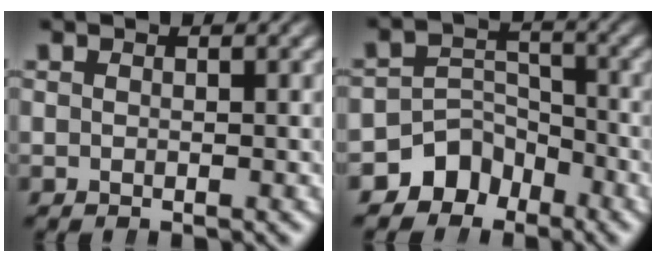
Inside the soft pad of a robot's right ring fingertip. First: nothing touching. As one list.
[{"total": 6.9, "force": [-4.0, 5.2, 2.0], "torque": [-0.023, -0.015, -0.071]}]